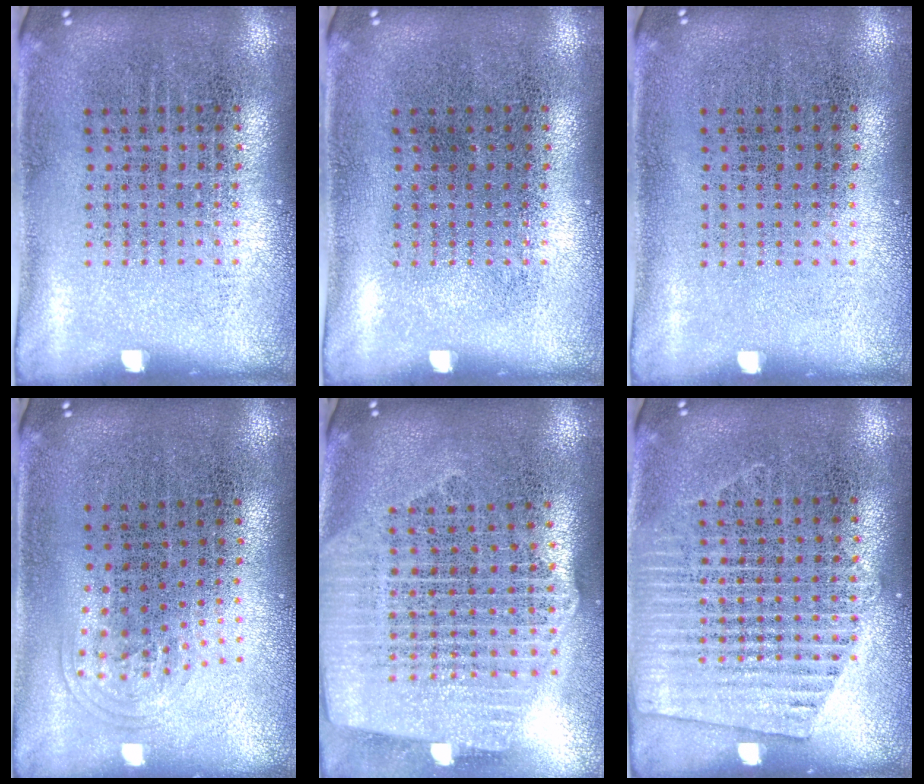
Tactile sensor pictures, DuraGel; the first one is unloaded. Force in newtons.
{"total": 0.0}
{"total": 0.0}
{"total": 1.0, "press": 0.7, "slide": 0.7}
{"total": 2.5, "press": 2.1, "slide": 1.3}
{"total": 2.3, "press": 2.3, "slide": 0.4}